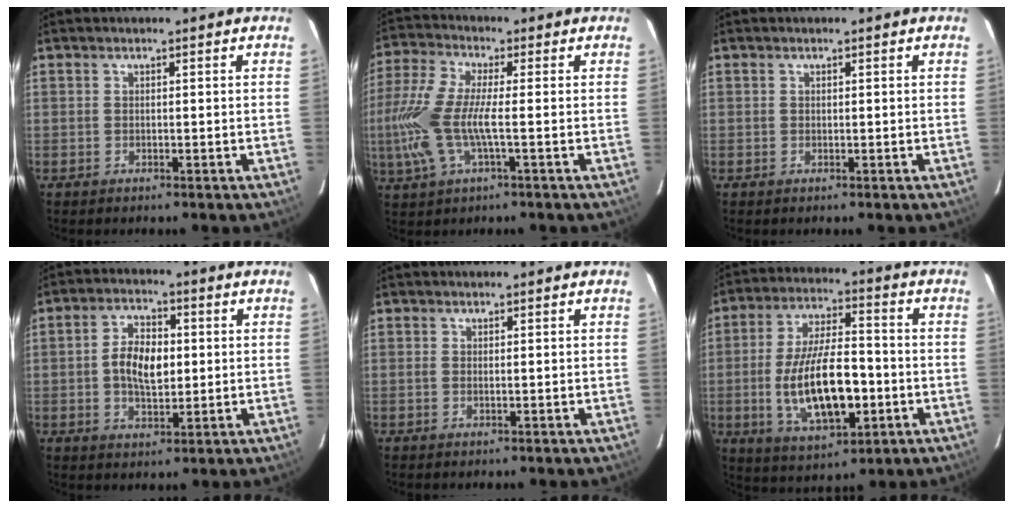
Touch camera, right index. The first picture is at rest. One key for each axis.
{"total": 12.9, "fx": -2.1, "fy": 3.5, "fz": 12.2, "tx": -0.269, "ty": -0.005, "tz": -0.042}
{"total": 0.0}
{"total": 7.9, "fx": 0.1, "fy": 4.4, "fz": 6.5, "tx": -0.125, "ty": 0.011, "tz": 0.003}
{"total": 0.6, "fx": 0.1, "fy": 0.1, "fz": 0.6, "tx": -0.014, "ty": 0.000, "tz": 0.000}
{"total": 16.7, "fx": -3.6, "fy": 6.7, "fz": 14.9, "tx": -0.289, "ty": -0.007, "tz": -0.049}